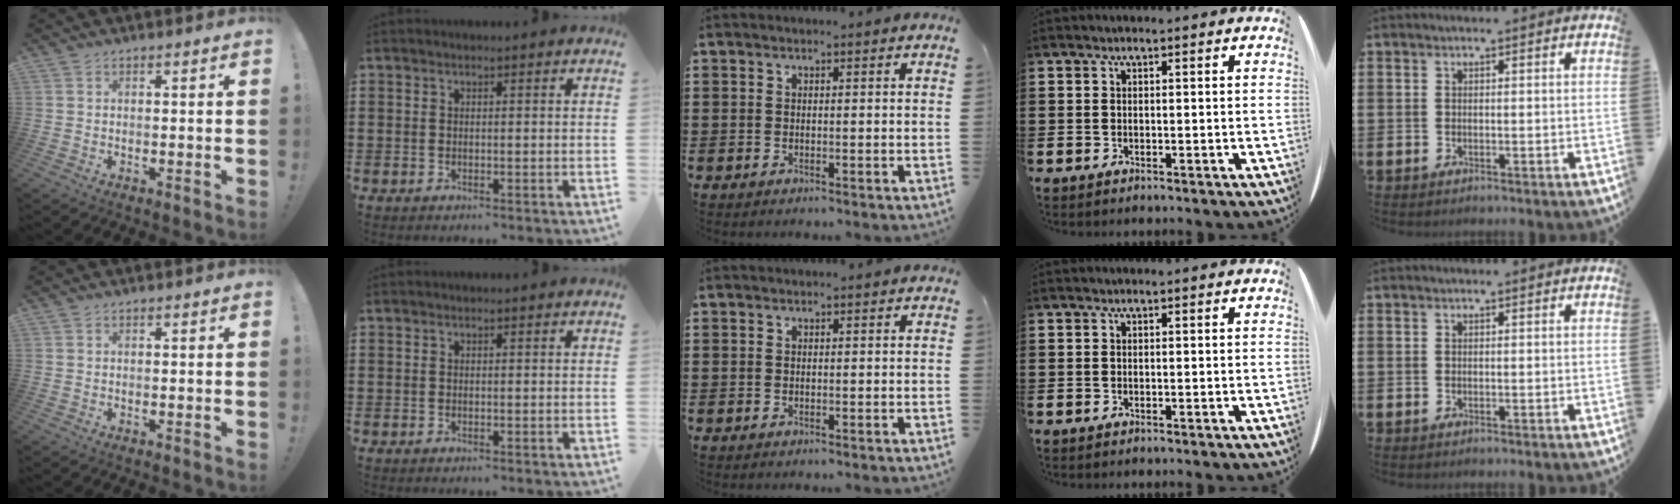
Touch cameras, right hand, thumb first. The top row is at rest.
{}